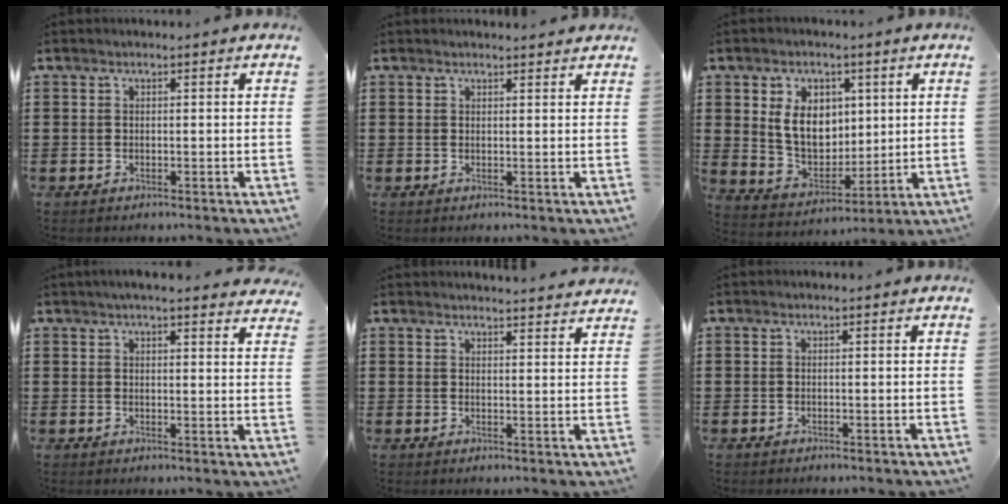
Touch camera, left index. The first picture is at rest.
{"total": 1.3, "force": [1.3, 0.0, 0.2], "torque": [-0.006, -0.001, 0.025]}
{"total": 8.5, "force": [2.4, 6.4, 5.0], "torque": [-0.118, 0.008, 0.041]}
{"total": 3.5, "force": [3.3, -0.1, 1.3], "torque": [-0.034, -0.003, 0.060]}
{"total": 2.7, "force": [2.6, -0.3, 0.1], "torque": [-0.009, -0.012, 0.050]}
{"total": 0.0}